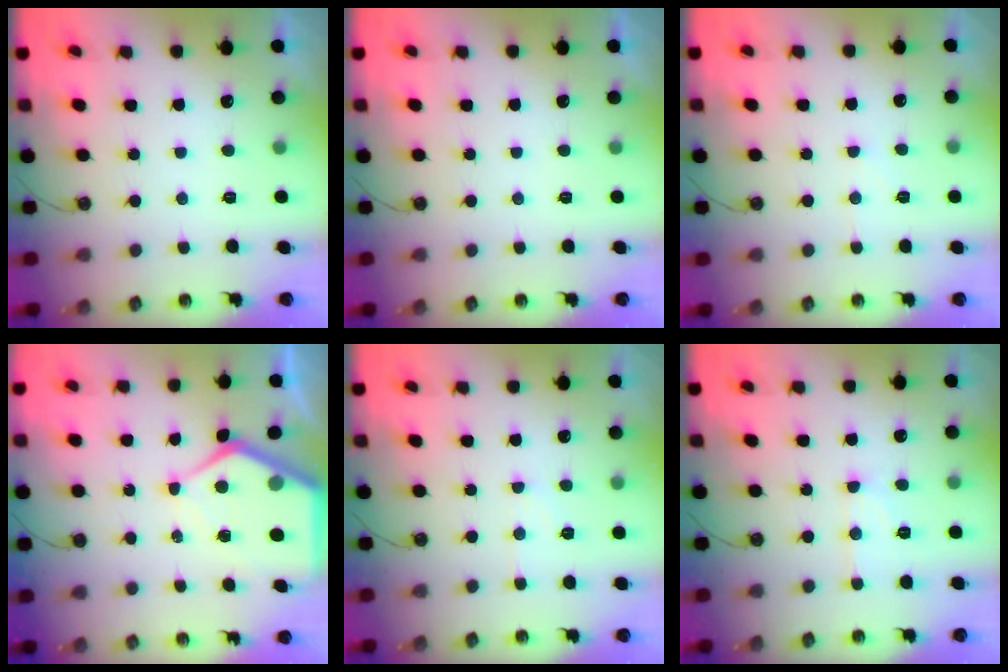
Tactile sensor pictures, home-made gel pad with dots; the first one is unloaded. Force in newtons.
{"total": 0.0}
{"total": 5.1, "press": 5.0, "slide": 0.8}
{"total": 11.1, "press": 11.1, "slide": 1.2}
{"total": 5.5, "press": 5.5, "slide": 0.7}
{"total": 8.4, "press": 8.3, "slide": 0.8}